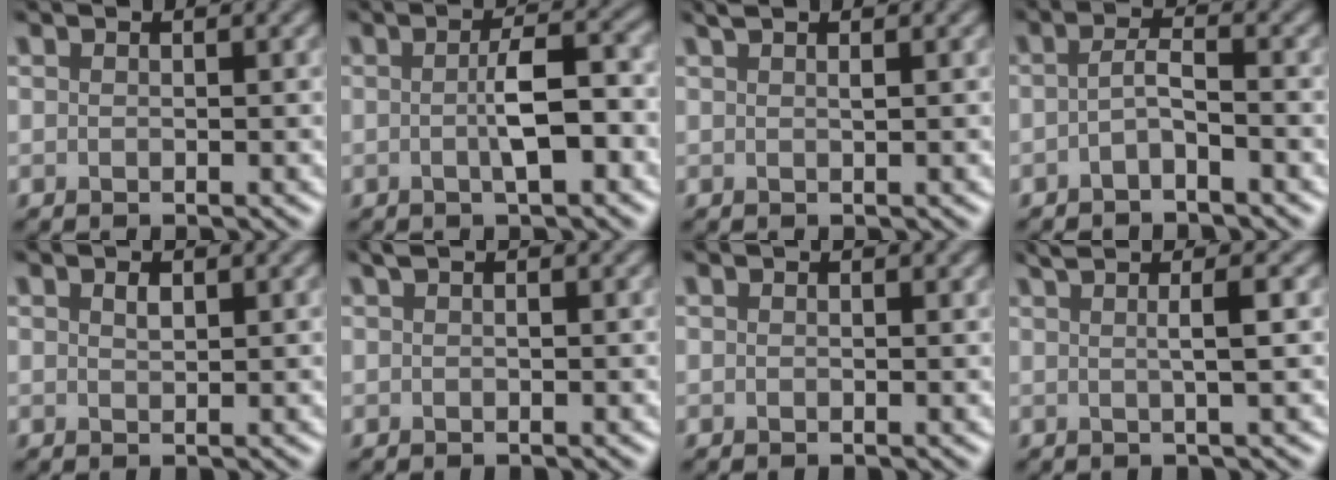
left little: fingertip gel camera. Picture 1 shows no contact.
{"total": 3.7, "force": [-0.5, 0.9, 3.6], "torque": [-0.061, 0.003, -0.009]}
{"total": 1.2, "force": [0.7, 0.3, 0.9], "torque": [-0.013, 0.003, 0.012]}
{"total": 1.5, "force": [-1.0, 0.2, 1.1], "torque": [-0.024, 0.005, -0.023]}
{"total": 0.7, "force": [0.5, 0.3, 0.4], "torque": [-0.012, -0.001, 0.011]}
{"total": 0.6, "force": [0.3, 0.2, 0.6], "torque": [-0.011, 0.006, 0.006]}
{"total": 0.0}
{"total": 3.5, "force": [1.2, 0.9, 3.1], "torque": [-0.038, 0.006, -0.001]}